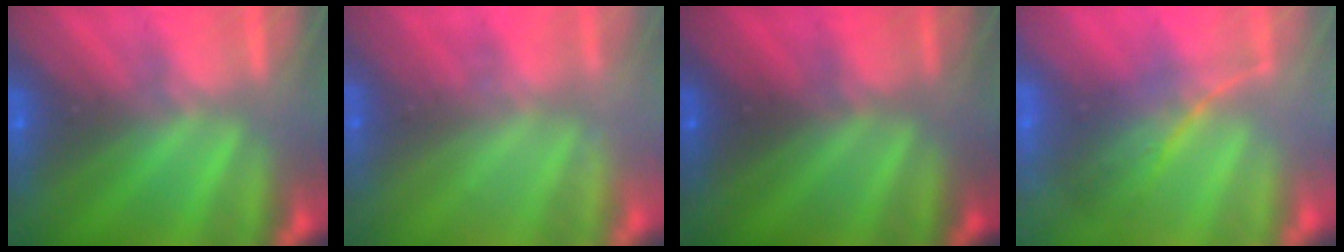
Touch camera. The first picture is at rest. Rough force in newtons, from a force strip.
{"total": 2.1}
{"total": 2.0}
{"total": 2.3}